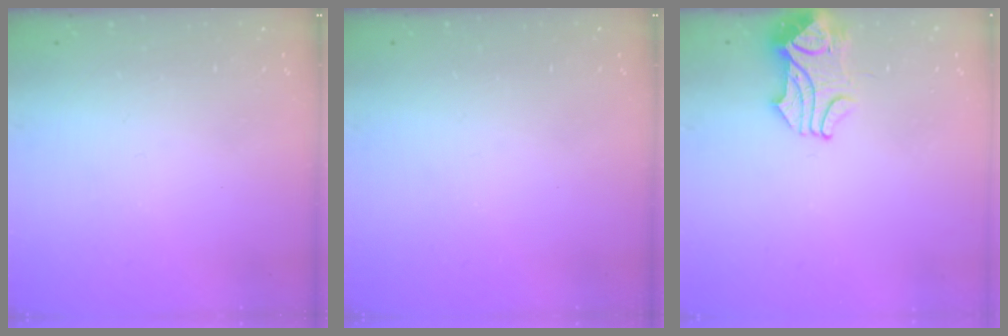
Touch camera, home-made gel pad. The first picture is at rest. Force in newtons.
{"total": 0.0}
{"total": 2.1, "press": 2.0, "slide": 0.5}